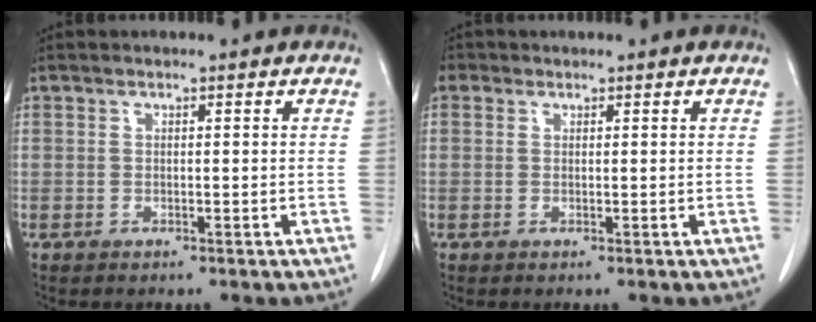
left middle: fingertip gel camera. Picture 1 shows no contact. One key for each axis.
{"total": 1.2, "fx": 0.6, "fy": 1.0, "fz": 0.2, "tx": 0.002, "ty": 0.005, "tz": 0.006}